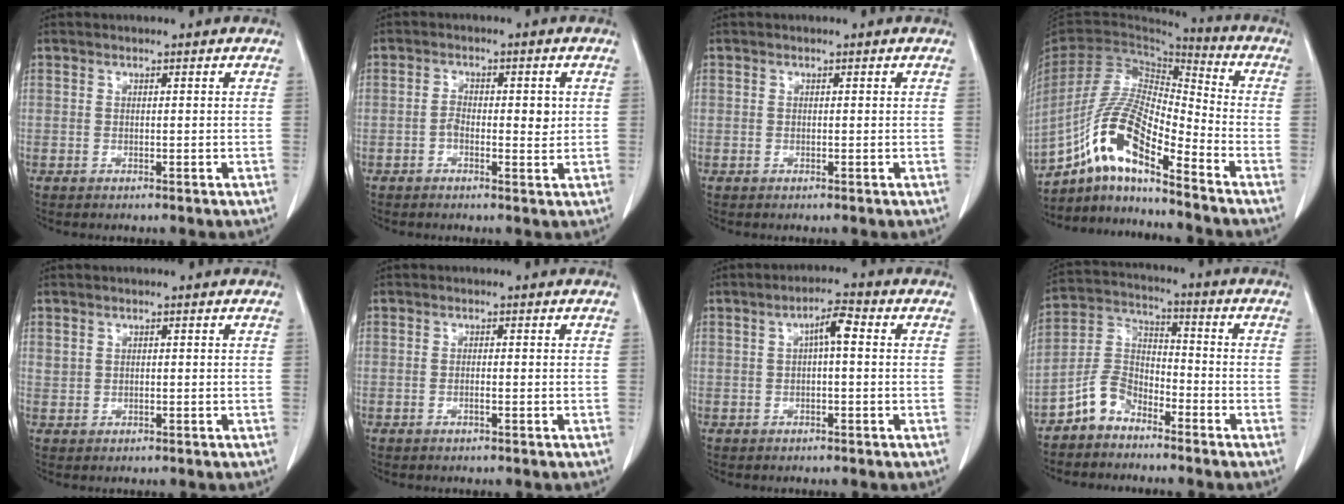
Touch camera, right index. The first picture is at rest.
{"total": 3.7, "force": [-0.2, 1.9, 3.2], "torque": [-0.045, 0.005, -0.004]}
{"total": 0.0}
{"total": 14.4, "force": [-8.6, 2.9, 11.1], "torque": [-0.232, 0.007, -0.160]}
{"total": 0.9, "force": [0.5, 0.7, 0.3], "torque": [0.000, 0.007, 0.009]}
{"total": 0.7, "force": [-0.3, 0.1, 0.6], "torque": [-0.013, 0.001, -0.005]}
{"total": 3.7, "force": [0.6, 0.7, 3.5], "torque": [-0.060, 0.013, 0.006]}
{"total": 6.4, "force": [-4.6, 4.0, 2.0], "torque": [-0.047, 0.008, -0.093]}